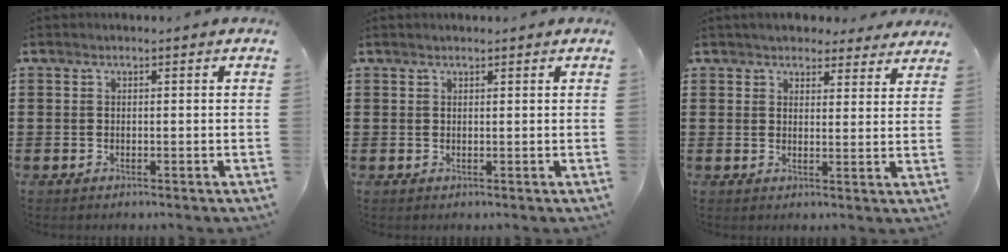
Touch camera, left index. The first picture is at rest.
{"total": 0.5, "force": [0.5, 0.0, 0.2], "torque": [-0.005, -0.001, 0.010]}
{"total": 3.9, "force": [3.7, 0.8, 0.6], "torque": [-0.023, -0.009, 0.069]}